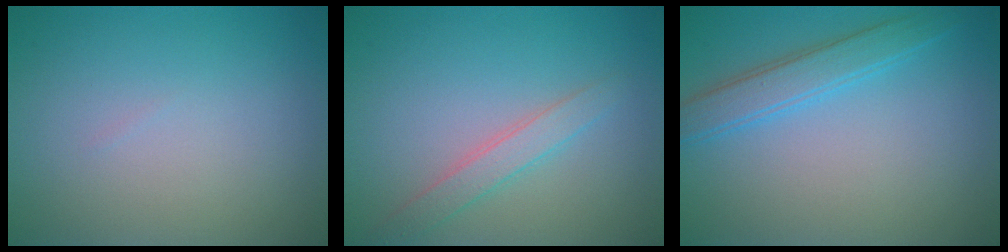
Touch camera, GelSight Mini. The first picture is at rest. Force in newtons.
{"total": 2.0, "press": 2.0, "slide": 0.1}
{"total": 3.1, "press": 3.1, "slide": 0.1}